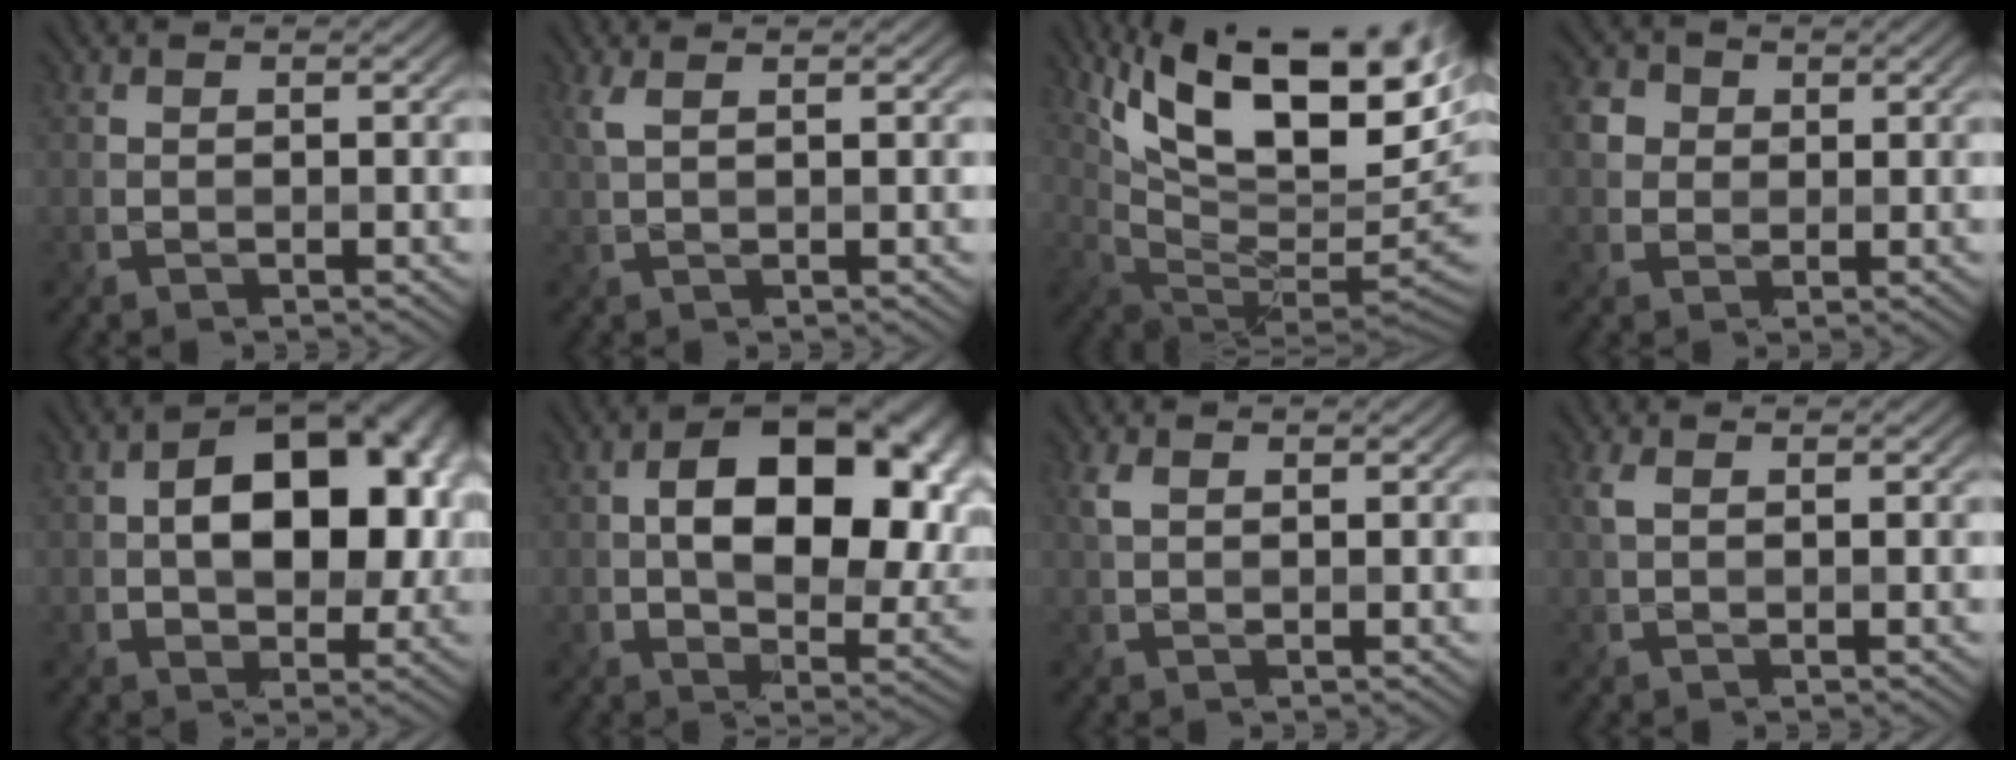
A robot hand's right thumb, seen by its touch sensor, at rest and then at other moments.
{"total": 2.2, "force": [1.0, 0.6, 1.9], "torque": [-0.035, 0.007, 0.020]}
{"total": 18.8, "force": [8.1, 7.8, 15.1], "torque": [-0.235, 0.026, 0.137]}
{"total": 3.0, "force": [0.6, 2.8, 0.9], "torque": [-0.032, 0.003, 0.012]}
{"total": 13.2, "force": [1.3, 8.4, 10.1], "torque": [-0.124, 0.022, 0.015]}
{"total": 15.3, "force": [2.6, 9.3, 11.9], "torque": [-0.165, -0.001, 0.050]}
{"total": 1.7, "force": [0.8, 0.8, 1.3], "torque": [-0.039, 0.002, 0.017]}
{"total": 1.7, "force": [0.7, 0.6, 1.4], "torque": [-0.038, 0.004, 0.013]}